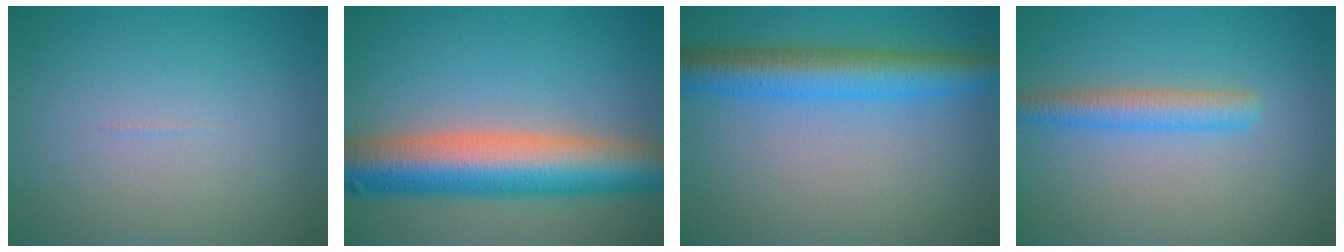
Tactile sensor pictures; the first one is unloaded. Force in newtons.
{"total": 10.1, "press": 10.1, "slide": 0.4}
{"total": 6.0, "press": 6.0, "slide": 0.0}
{"total": 3.0, "press": 3.0, "slide": 0.1}